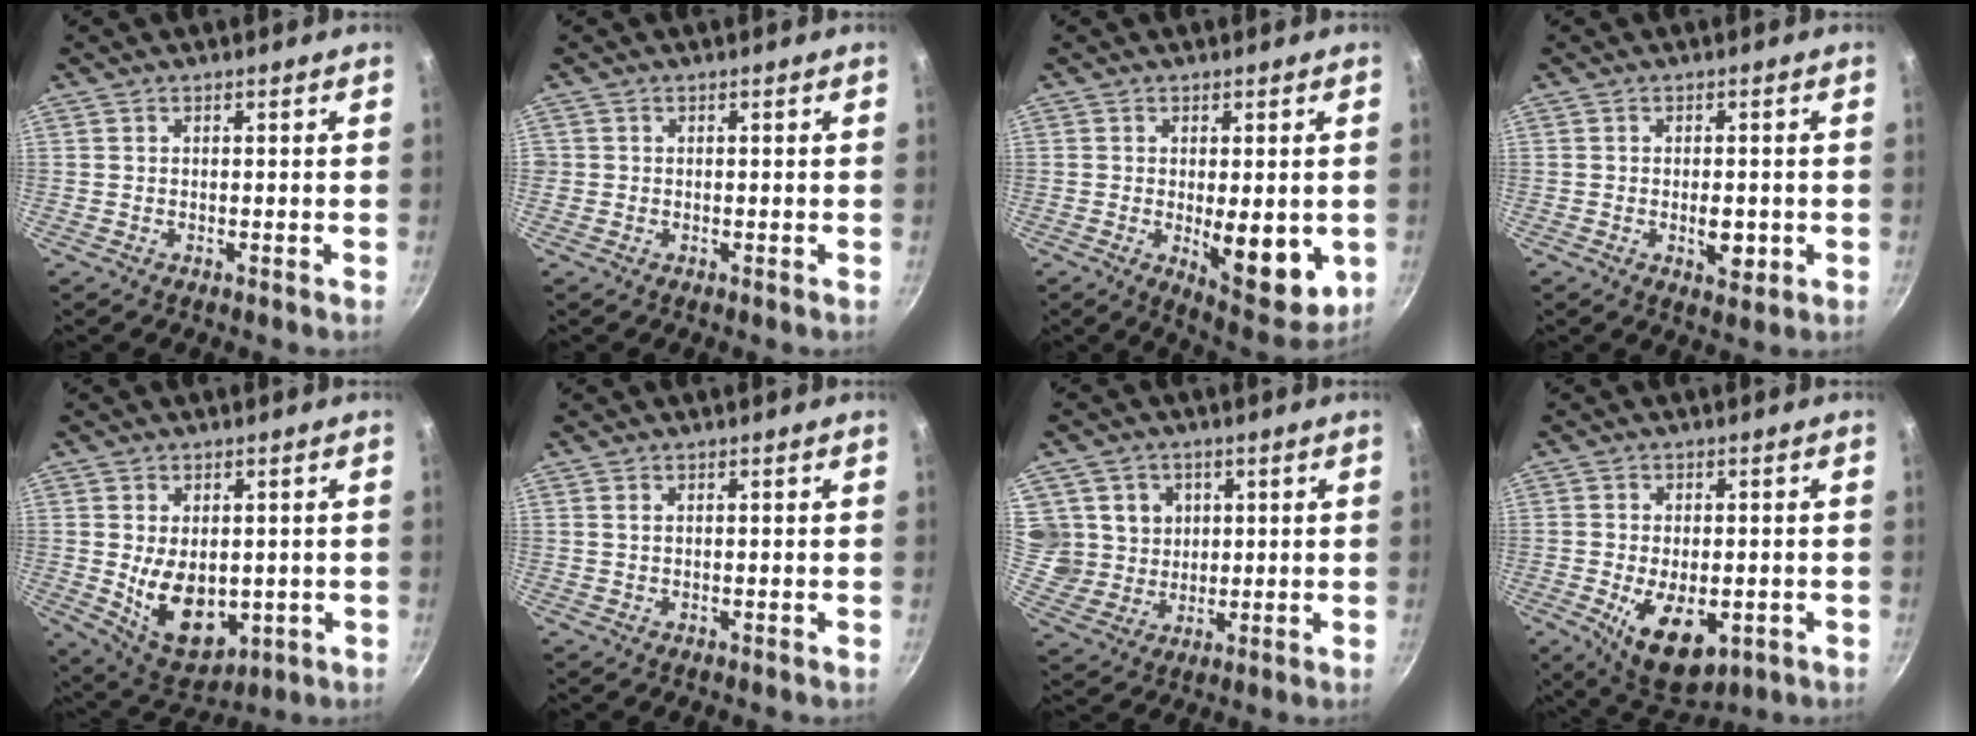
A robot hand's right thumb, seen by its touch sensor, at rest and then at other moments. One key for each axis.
{"total": 0.8, "fx": -0.1, "fy": 0.8, "fz": 0.1, "tx": 0.002, "ty": 0.002, "tz": -0.003}
{"total": 12.2, "fx": -1.5, "fy": 4.9, "fz": 11.0, "tx": -0.113, "ty": -0.017, "tz": -0.008}
{"total": 4.4, "fx": -0.9, "fy": 2.2, "fz": 3.7, "tx": -0.043, "ty": -0.001, "tz": -0.010}
{"total": 12.2, "fx": -0.5, "fy": 7.9, "fz": 9.2, "tx": -0.122, "ty": -0.022, "tz": 0.018}
{"total": 0.8, "fx": 0.3, "fy": 0.5, "fz": 0.6, "tx": -0.010, "ty": 0.001, "tz": 0.006}
{"total": 9.5, "fx": 2.6, "fy": 8.7, "fz": 2.7, "tx": -0.020, "ty": -0.015, "tz": 0.054}
{"total": 11.5, "fx": -3.2, "fy": 6.2, "fz": 9.1, "tx": -0.120, "ty": -0.005, "tz": -0.035}